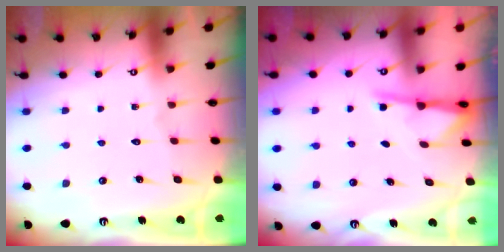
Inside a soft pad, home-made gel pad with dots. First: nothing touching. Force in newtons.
{"total": 2.6, "press": 2.6, "slide": 0.4}